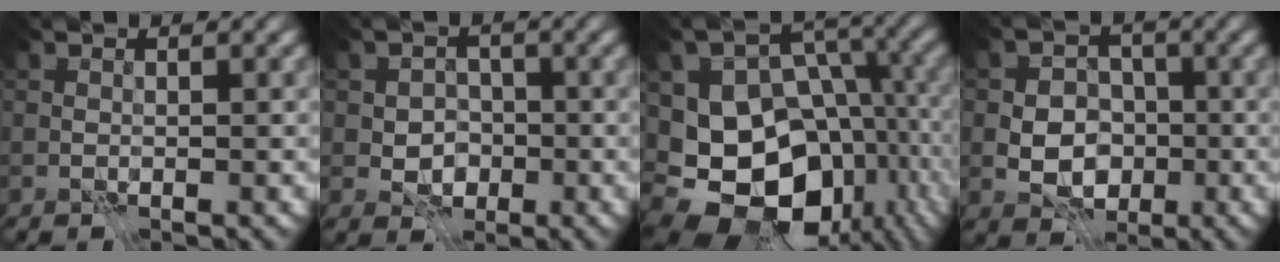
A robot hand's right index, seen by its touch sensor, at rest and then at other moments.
{"total": 3.6, "force": [-1.3, 2.7, 2.1], "torque": [-0.024, -0.001, -0.030]}
{"total": 14.8, "force": [-4.5, 10.3, 9.5], "torque": [-0.156, -0.023, -0.070]}
{"total": 6.0, "force": [-1.8, 4.5, 3.6], "torque": [-0.044, 0.001, -0.046]}